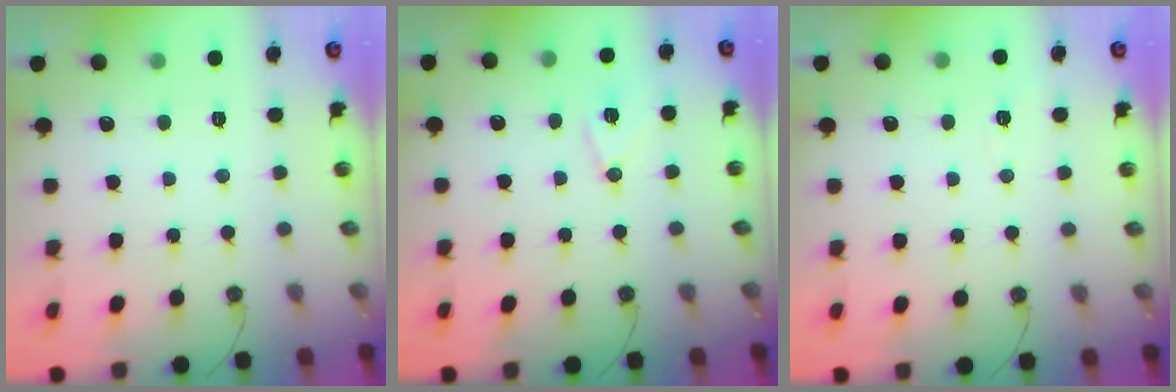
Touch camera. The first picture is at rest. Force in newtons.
{"total": 8.4, "press": 8.0, "slide": 2.6}
{"total": 3.7, "press": 3.3, "slide": 1.7}